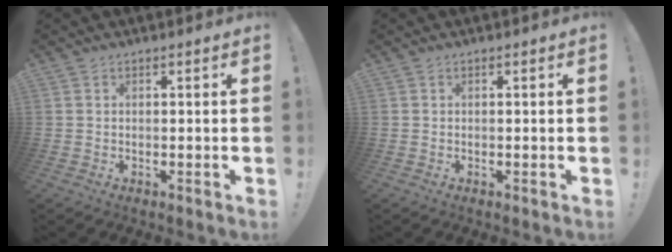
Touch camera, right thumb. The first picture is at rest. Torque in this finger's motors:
{"motor_torque": [0.00, 0.00, 0.00, 0.00, 0.00]}